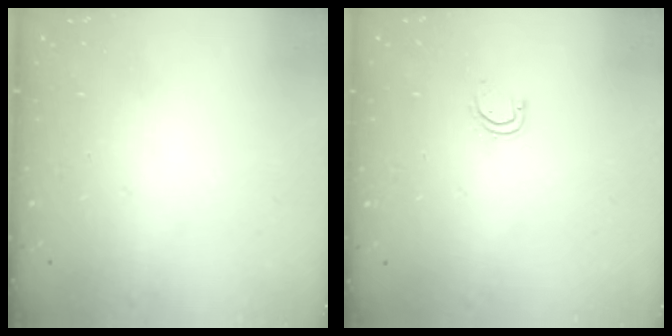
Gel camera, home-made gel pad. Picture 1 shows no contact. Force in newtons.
{"total": 4.1, "press": 4.1, "slide": 0.3}